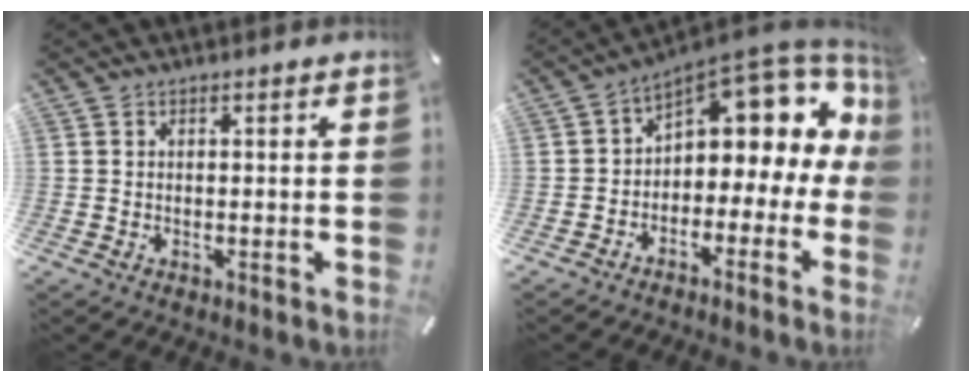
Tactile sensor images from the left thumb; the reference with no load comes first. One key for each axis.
{"total": 11.0, "fx": 6.1, "fy": 5.7, "fz": 7.2, "tx": -0.105, "ty": -0.057, "tz": 0.098}